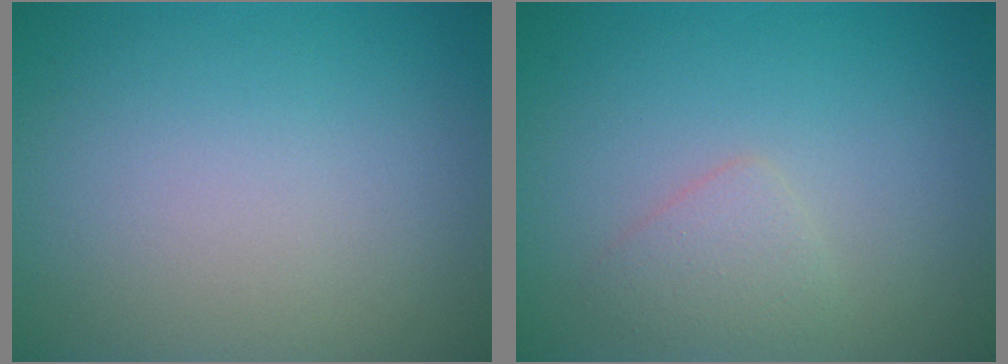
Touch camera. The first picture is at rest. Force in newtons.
{"total": 1.6, "press": 1.6, "slide": 0.1}